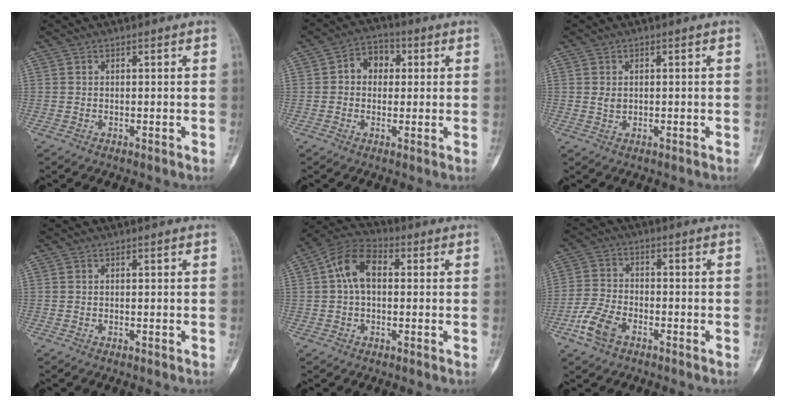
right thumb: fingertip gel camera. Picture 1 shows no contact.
{"total": 6.3, "force": [1.0, 5.1, 3.6], "torque": [-0.030, 0.014, 0.006]}
{"total": 1.4, "force": [0.2, 1.1, 0.9], "torque": [-0.015, -0.001, 0.007]}
{"total": 0.0}
{"total": 9.3, "force": [1.4, 5.7, 7.2], "torque": [-0.132, 0.029, 0.016]}
{"total": 7.1, "force": [-3.9, 4.0, 4.5], "torque": [-0.097, 0.015, -0.078]}